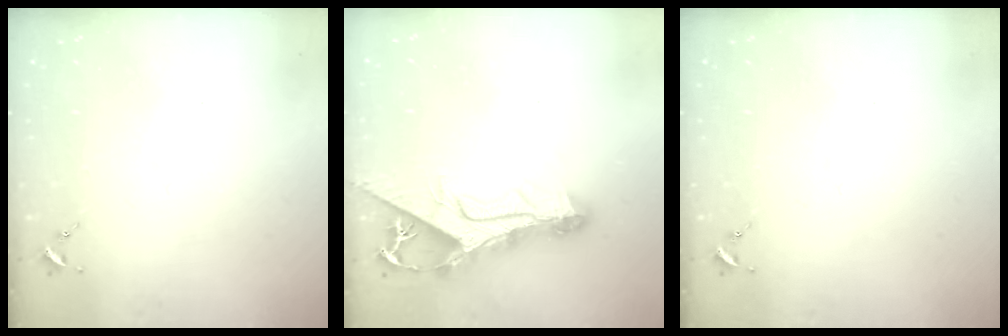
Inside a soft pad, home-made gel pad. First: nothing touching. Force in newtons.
{"total": 15.9, "press": 15.8, "slide": 1.8}
{"total": 0.0}